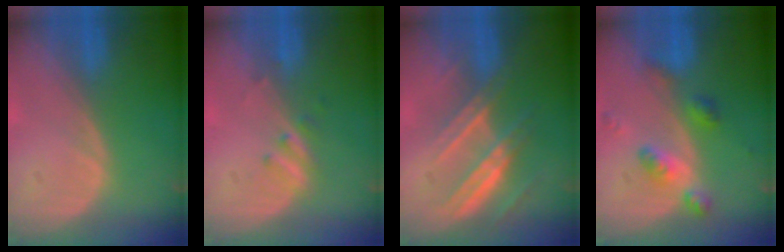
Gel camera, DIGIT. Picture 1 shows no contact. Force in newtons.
{"total": 2.5, "press": 2.2, "slide": 1.2}
{"total": 7.6, "press": 6.8, "slide": 3.4}
{"total": 6.0, "press": 5.3, "slide": 2.9}